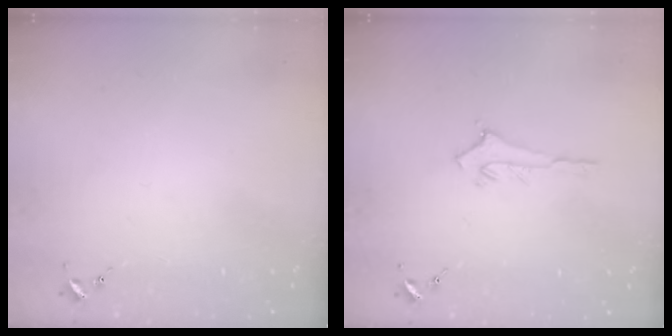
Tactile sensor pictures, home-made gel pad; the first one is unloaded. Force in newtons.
{"total": 2.9, "press": 2.8, "slide": 0.4}